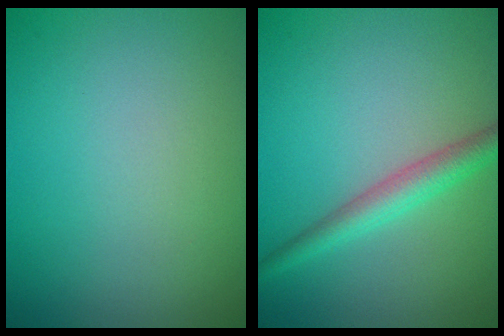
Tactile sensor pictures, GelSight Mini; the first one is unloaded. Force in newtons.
{"total": 2.9, "press": 2.9, "slide": 0.1}